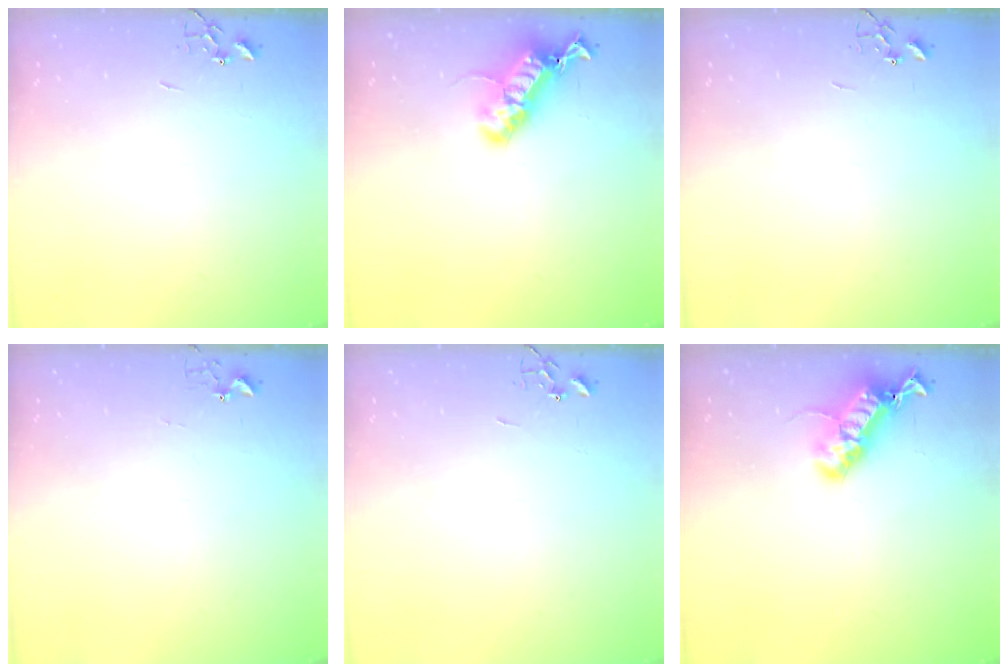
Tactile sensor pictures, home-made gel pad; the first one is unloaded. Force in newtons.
{"total": 18.4, "press": 18.4, "slide": 0.6}
{"total": 0.0}
{"total": 2.7, "press": 2.7, "slide": 0.3}
{"total": 0.0}
{"total": 18.4, "press": 18.4, "slide": 0.6}